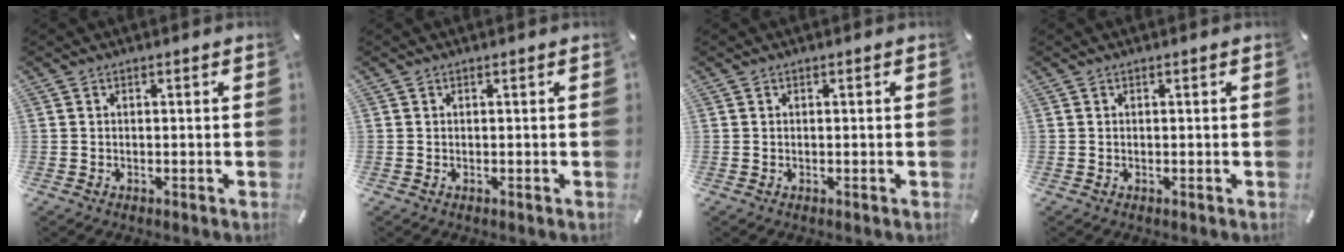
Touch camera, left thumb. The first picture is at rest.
{"total": 0.0}
{"total": 0.0}
{"total": 0.0}